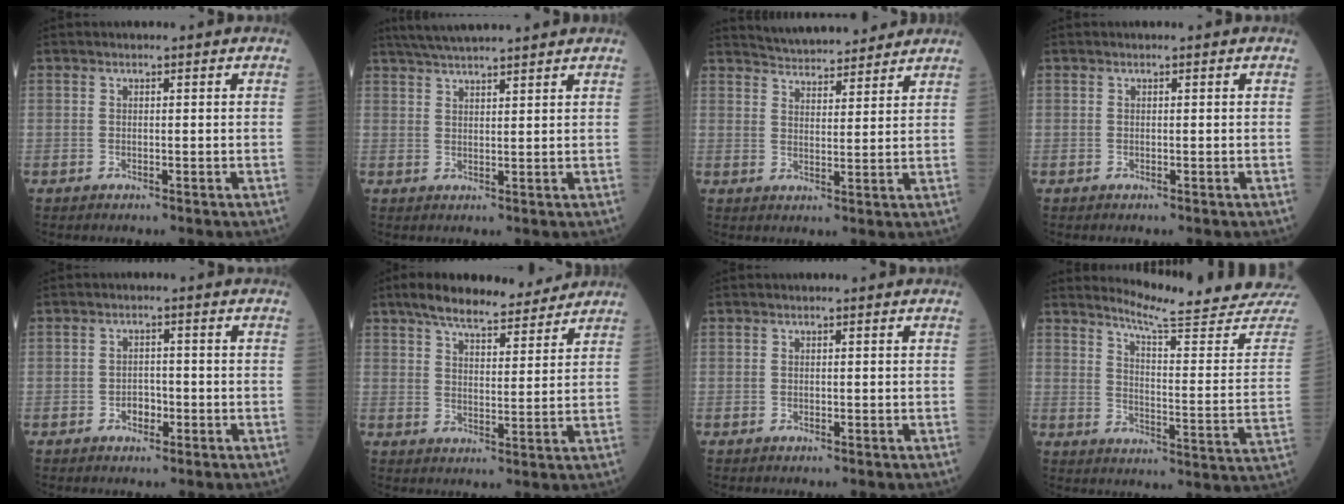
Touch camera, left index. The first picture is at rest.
{"total": 9.3, "force": [8.3, 0.3, 4.3], "torque": [-0.076, 0.036, 0.126]}
{"total": 11.1, "force": [10.6, 1.8, 2.9], "torque": [-0.048, 0.013, 0.156]}
{"total": 0.0}
{"total": 2.2, "force": [-1.2, 1.4, 1.2], "torque": [-0.016, 0.006, -0.018]}
{"total": 12.2, "force": [10.3, 2.9, 5.7], "torque": [-0.090, 0.020, 0.156]}
{"total": 0.0}
{"total": 19.6, "force": [18.9, -0.9, 5.3], "torque": [-0.082, -0.134, 0.227]}